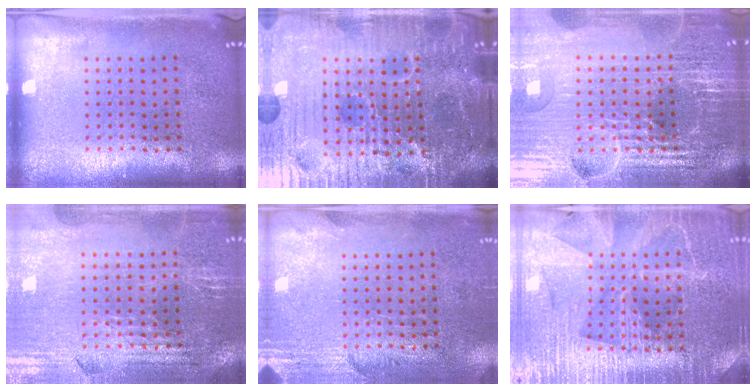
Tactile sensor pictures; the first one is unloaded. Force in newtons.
{"total": 7.3, "press": 6.5, "slide": 3.2}
{"total": 6.7, "press": 5.9, "slide": 3.3}
{"total": 1.8, "press": 1.7, "slide": 0.4}
{"total": 2.8, "press": 2.4, "slide": 1.3}
{"total": 4.0, "press": 3.7, "slide": 1.3}